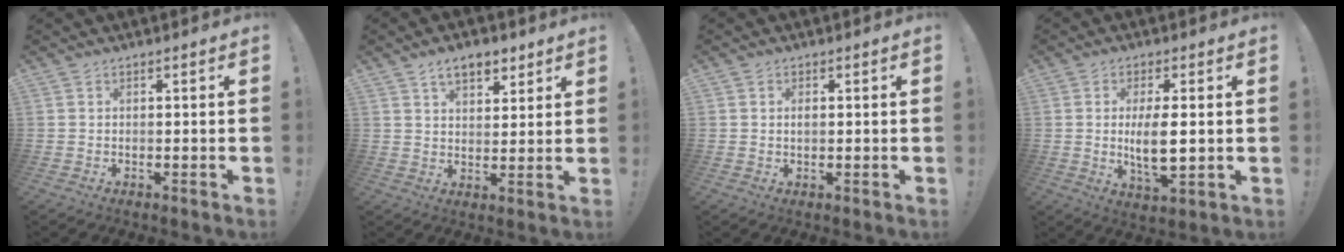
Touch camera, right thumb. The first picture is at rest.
{"total": 7.8, "force": [4.9, 4.5, 4.2], "torque": [-0.061, -0.014, 0.088]}
{"total": 1.0, "force": [0.0, 0.7, 0.7], "torque": [-0.014, 0.003, -0.001]}
{"total": 8.8, "force": [0.1, 3.2, 8.2], "torque": [-0.144, -0.019, -0.004]}